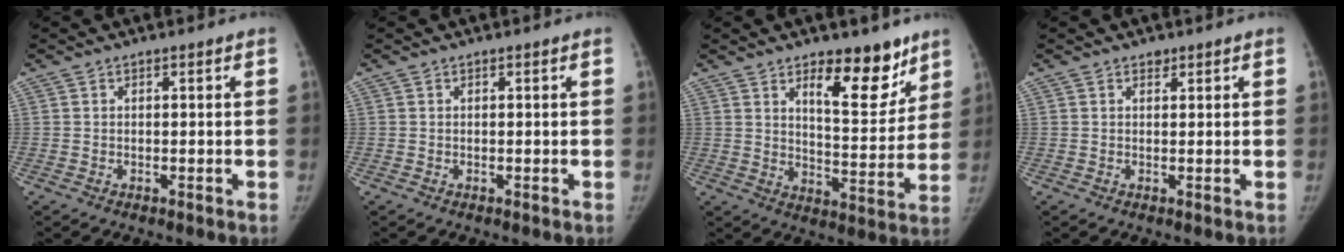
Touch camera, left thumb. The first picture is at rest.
{"total": 0.0}
{"total": 12.7, "force": [8.2, 5.3, 8.1], "torque": [-0.071, -0.061, 0.127]}
{"total": 1.1, "force": [0.8, 0.7, 0.2], "torque": [0.005, -0.006, 0.011]}